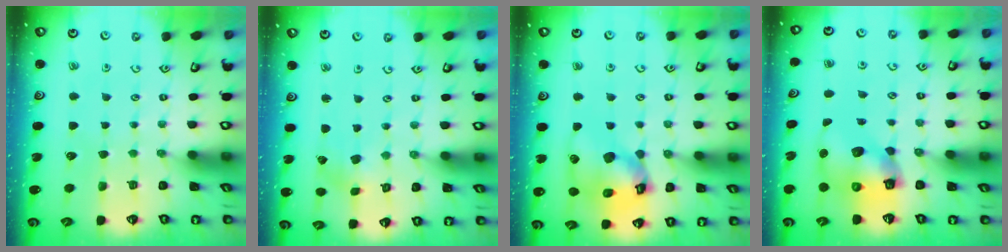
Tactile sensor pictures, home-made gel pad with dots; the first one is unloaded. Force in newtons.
{"total": 0.7, "press": 0.7, "slide": 0.2}
{"total": 16.7, "press": 16.5, "slide": 2.3}
{"total": 10.6, "press": 10.5, "slide": 1.3}